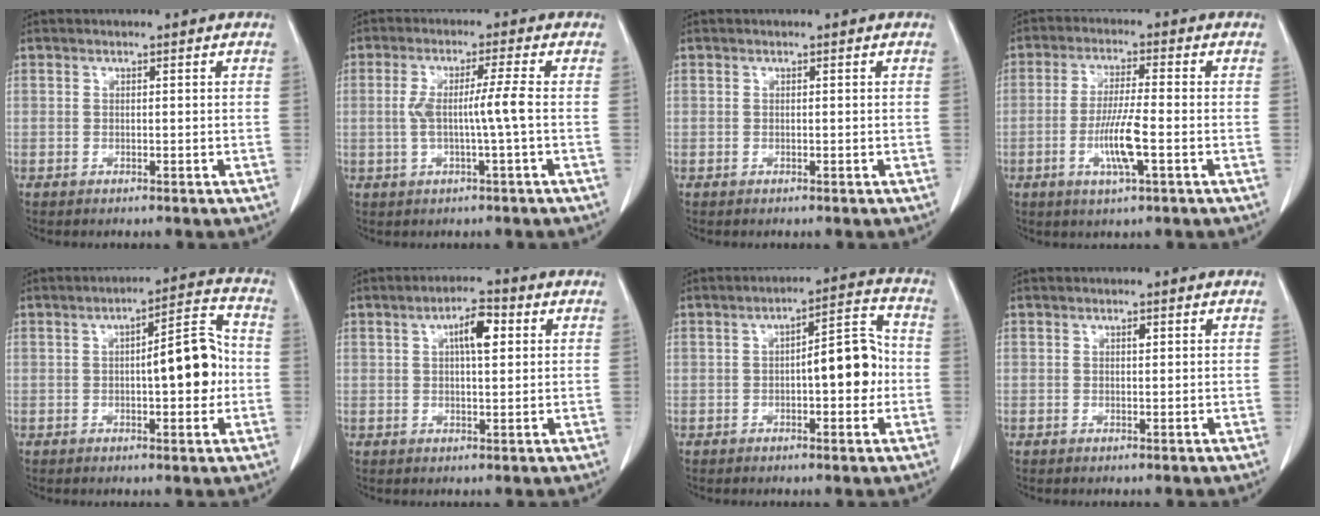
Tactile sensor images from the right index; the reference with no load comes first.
{"total": 5.4, "force": [-0.4, -0.6, 5.4], "torque": [-0.102, 0.007, -0.007]}
{"total": 0.0}
{"total": 7.2, "force": [-2.2, 0.4, 6.8], "torque": [-0.131, -0.008, -0.043]}
{"total": 9.3, "force": [-0.3, 2.4, 9.0], "torque": [-0.120, 0.023, -0.004]}
{"total": 5.3, "force": [1.7, 1.5, 4.8], "torque": [-0.081, 0.010, 0.027]}
{"total": 8.4, "force": [-0.7, 2.4, 8.0], "torque": [-0.108, 0.027, -0.008]}
{"total": 0.7, "force": [0.3, 0.3, 0.6], "torque": [-0.007, 0.000, 0.004]}